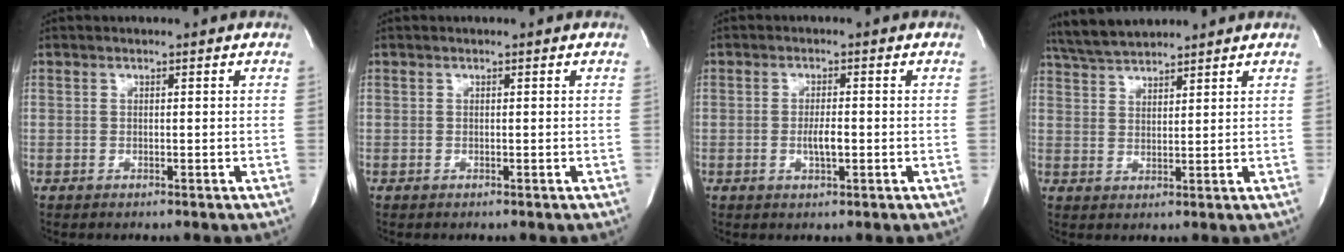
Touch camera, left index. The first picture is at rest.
{"total": 0.0}
{"total": 2.7, "force": [-0.6, 0.5, 2.5], "torque": [-0.049, -0.003, -0.010]}
{"total": 6.8, "force": [6.4, 0.7, 2.1], "torque": [-0.049, 0.022, 0.122]}